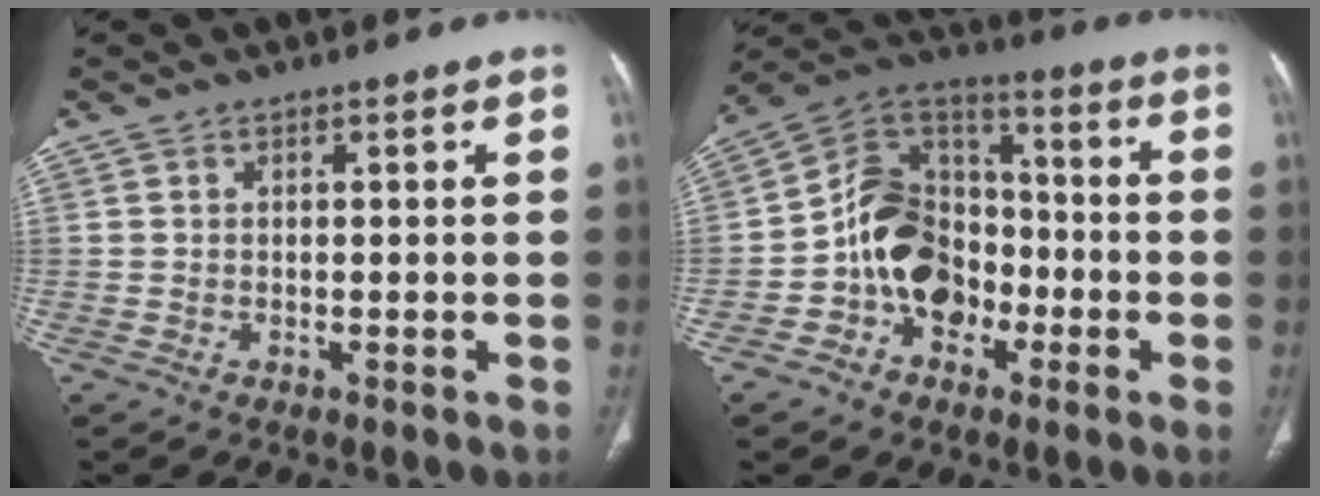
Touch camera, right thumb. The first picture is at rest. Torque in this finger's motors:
{"motor_torque": [1.63, 1.61, 1.15, -0.76, 0.16]}